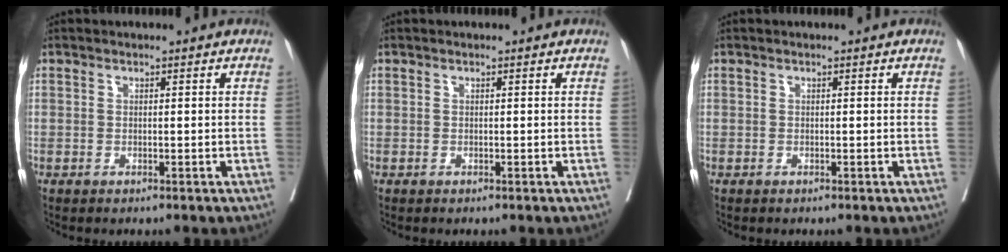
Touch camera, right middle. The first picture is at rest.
{"total": 0.0}
{"total": 0.0}